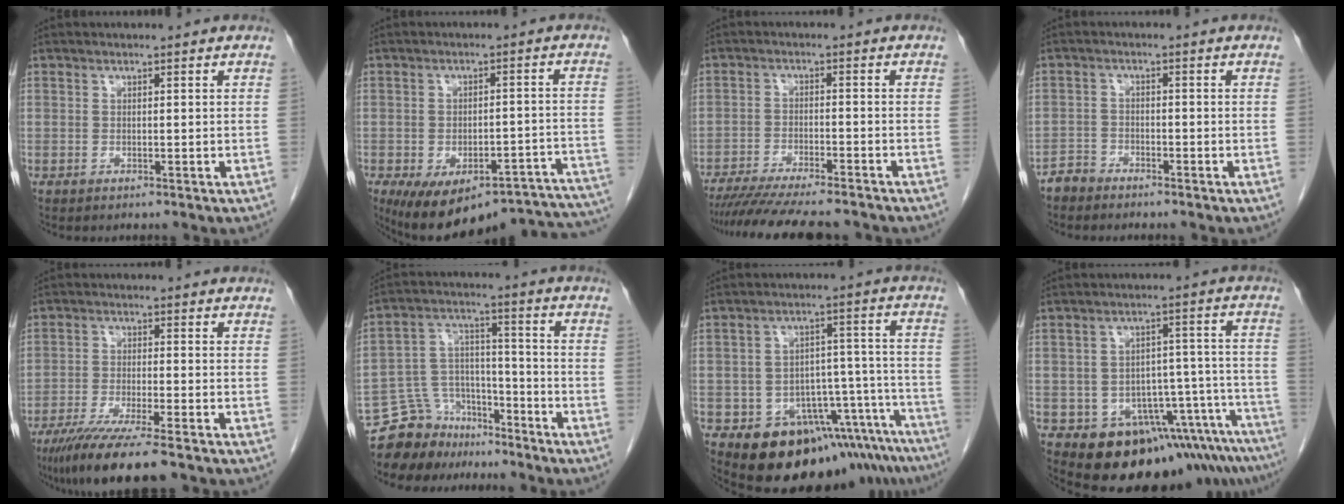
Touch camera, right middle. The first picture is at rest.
{"total": 23.4, "force": [-19.8, 6.9, 10.5], "torque": [-0.106, 0.015, -0.237]}
{"total": 14.7, "force": [-13.0, 1.6, 6.6], "torque": [-0.107, -0.023, -0.190]}
{"total": 2.4, "force": [-2.2, 0.8, -0.2], "torque": [0.003, 0.000, -0.044]}
{"total": 10.8, "force": [-8.1, 0.1, 7.1], "torque": [-0.115, -0.030, -0.132]}
{"total": 10.6, "force": [-9.2, 5.3, 0.6], "torque": [-0.020, 0.050, -0.162]}
{"total": 17.5, "force": [-15.3, 6.1, 5.9], "torque": [-0.020, 0.062, -0.193]}
{"total": 14.5, "force": [-12.9, 4.4, 5.0], "torque": [-0.021, 0.057, -0.158]}